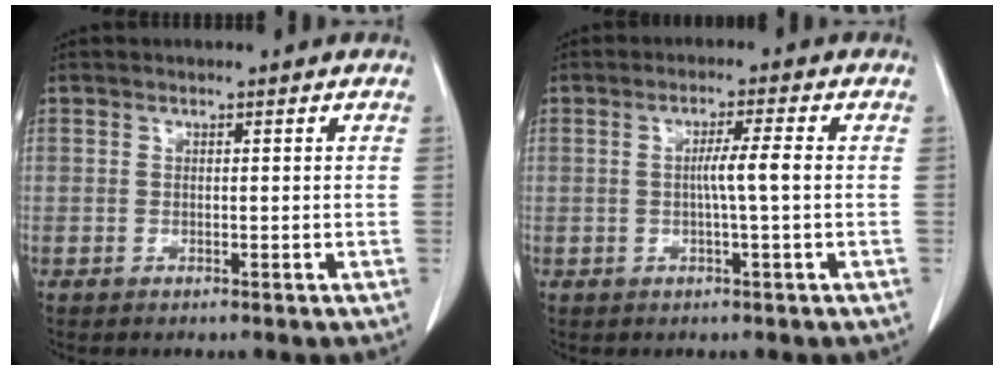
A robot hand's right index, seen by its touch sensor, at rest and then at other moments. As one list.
[{"total": 3.7, "force": [-0.2, -0.5, 3.7], "torque": [-0.065, 0.002, -0.003]}]